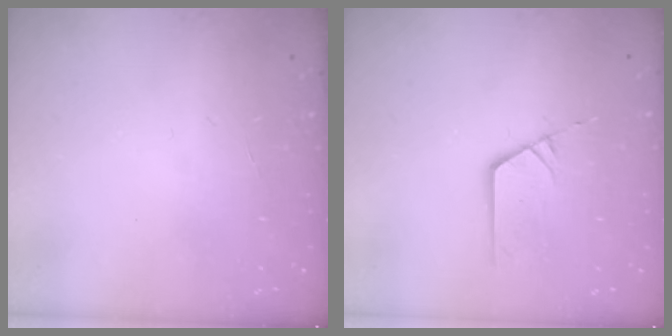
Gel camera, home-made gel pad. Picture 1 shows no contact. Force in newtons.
{"total": 3.5, "press": 3.5, "slide": 0.1}